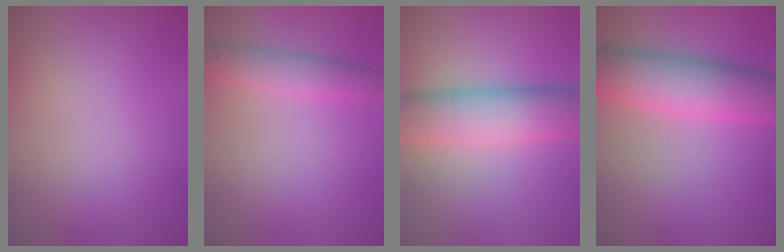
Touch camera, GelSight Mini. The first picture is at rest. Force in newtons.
{"total": 3.0, "press": 3.0, "slide": 0.1}
{"total": 8.0, "press": 8.0, "slide": 0.2}
{"total": 8.1, "press": 8.1, "slide": 0.1}